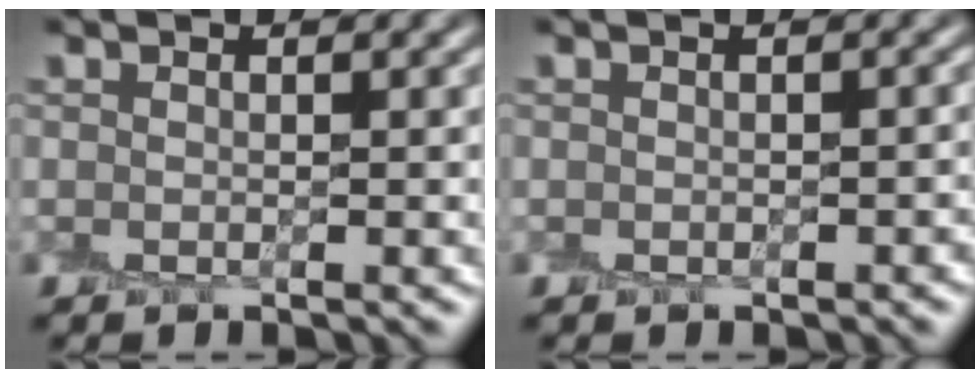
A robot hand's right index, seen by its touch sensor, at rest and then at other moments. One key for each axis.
{"total": 1.3, "fx": -0.9, "fy": 0.7, "fz": 0.6, "tx": -0.002, "ty": -0.001, "tz": -0.011}